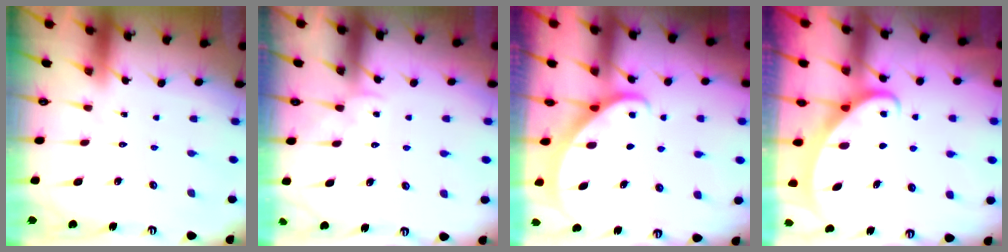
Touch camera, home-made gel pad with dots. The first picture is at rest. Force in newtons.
{"total": 2.5, "press": 2.5, "slide": 0.4}
{"total": 2.1, "press": 2.1, "slide": 0.1}
{"total": 2.5, "press": 2.5, "slide": 0.4}